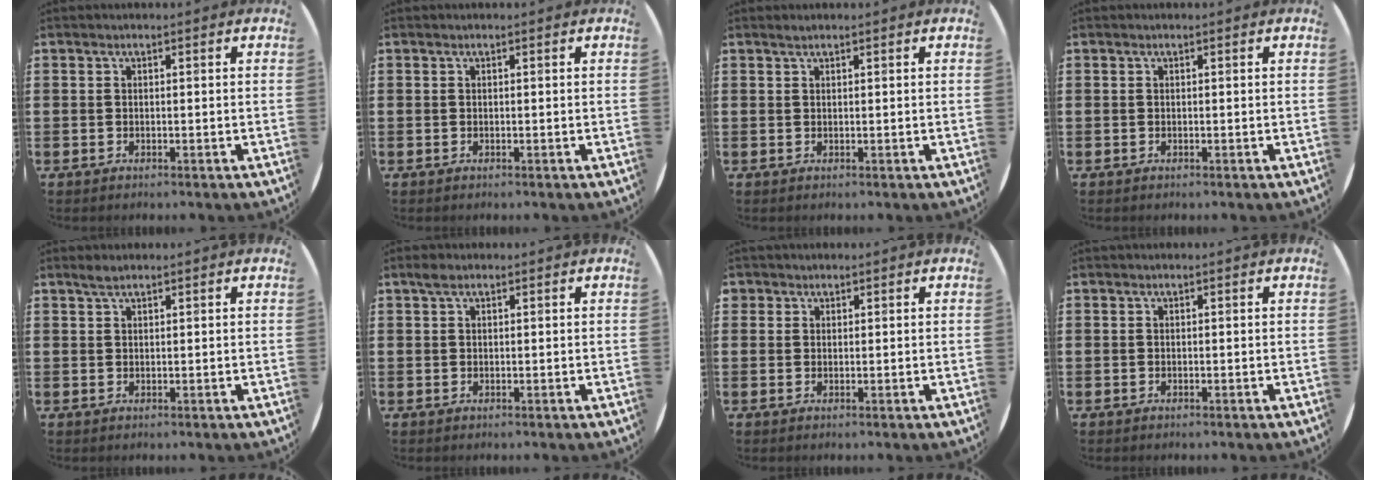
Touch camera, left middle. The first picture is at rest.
{"total": 0.0}
{"total": 0.5, "force": [0.5, 0.0, 0.3], "torque": [-0.006, -0.001, 0.010]}
{"total": 0.0}
{"total": 1.8, "force": [1.5, 0.4, 0.8], "torque": [-0.019, 0.003, 0.028]}
{"total": 1.2, "force": [0.8, 0.7, 0.6], "torque": [-0.006, 0.002, 0.014]}
{"total": 1.0, "force": [0.8, 0.6, 0.0], "torque": [-0.001, 0.003, 0.017]}
{"total": 0.0}